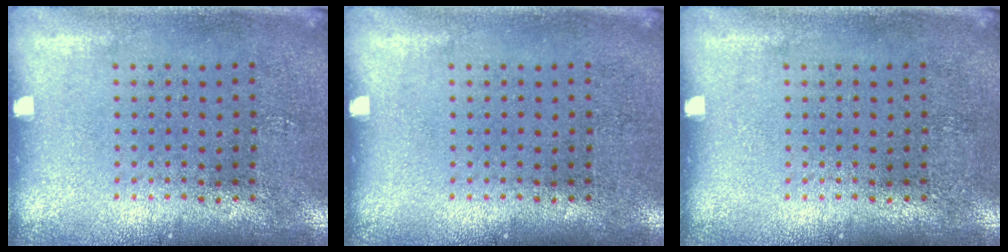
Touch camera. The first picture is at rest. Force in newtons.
{"total": 0.0}
{"total": 0.0}